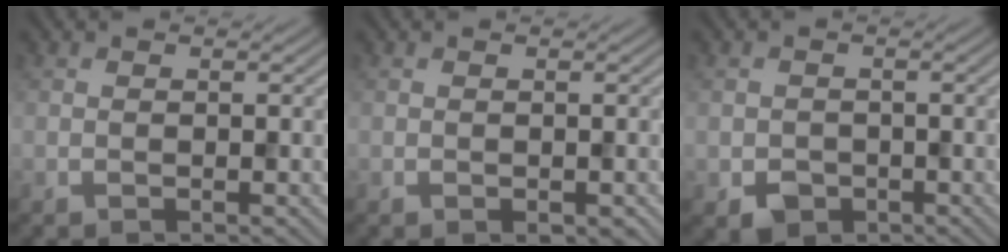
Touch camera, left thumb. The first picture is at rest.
{"total": 0.8, "force": [-0.3, 0.5, 0.6], "torque": [-0.010, -0.006, -0.002]}
{"total": 2.6, "force": [-1.2, 2.1, 0.9], "torque": [-0.018, -0.009, -0.025]}